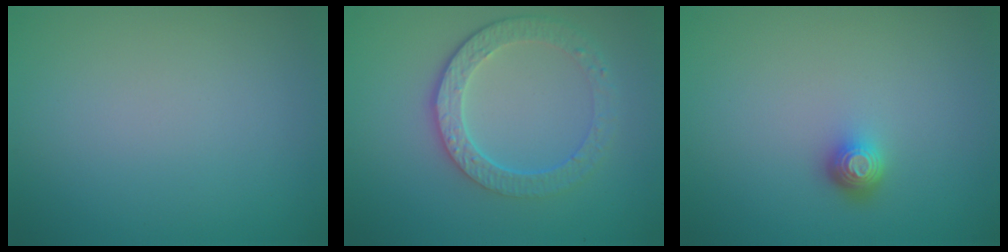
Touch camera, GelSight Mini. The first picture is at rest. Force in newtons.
{"total": 4.5, "press": 3.4, "slide": 3.0}
{"total": 1.7, "press": 1.3, "slide": 1.1}